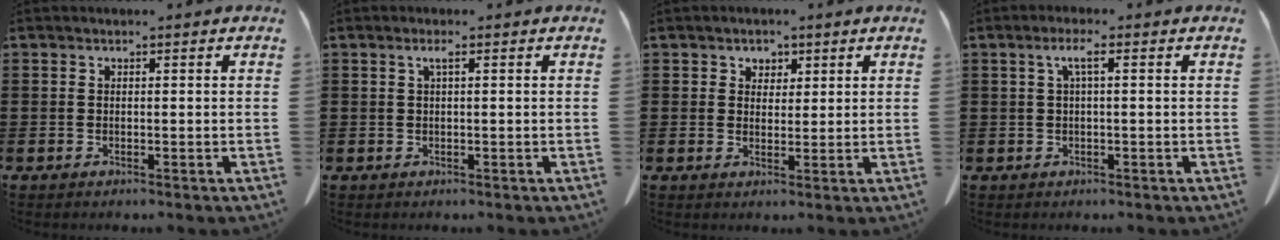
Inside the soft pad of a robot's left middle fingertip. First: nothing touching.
{"total": 1.3, "force": [0.3, 0.2, 1.2], "torque": [-0.024, 0.002, 0.005]}
{"total": 2.2, "force": [1.5, 1.6, 0.2], "torque": [-0.005, 0.006, 0.026]}
{"total": 2.7, "force": [0.5, 0.4, 2.7], "torque": [-0.052, 0.006, 0.006]}